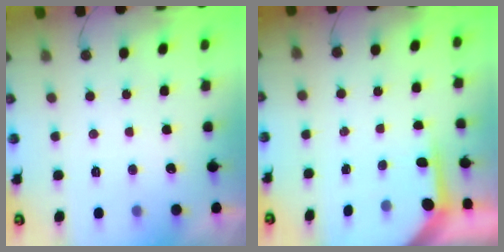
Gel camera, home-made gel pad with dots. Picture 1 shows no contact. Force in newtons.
{"total": 3.5, "press": 3.5, "slide": 0.3}